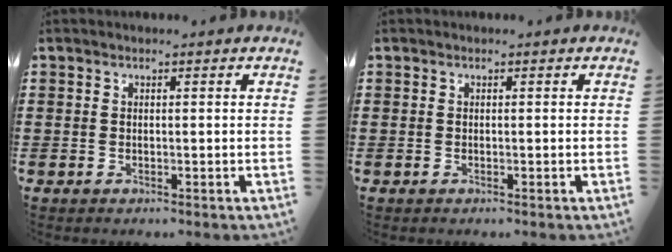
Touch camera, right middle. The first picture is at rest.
{"total": 0.0}